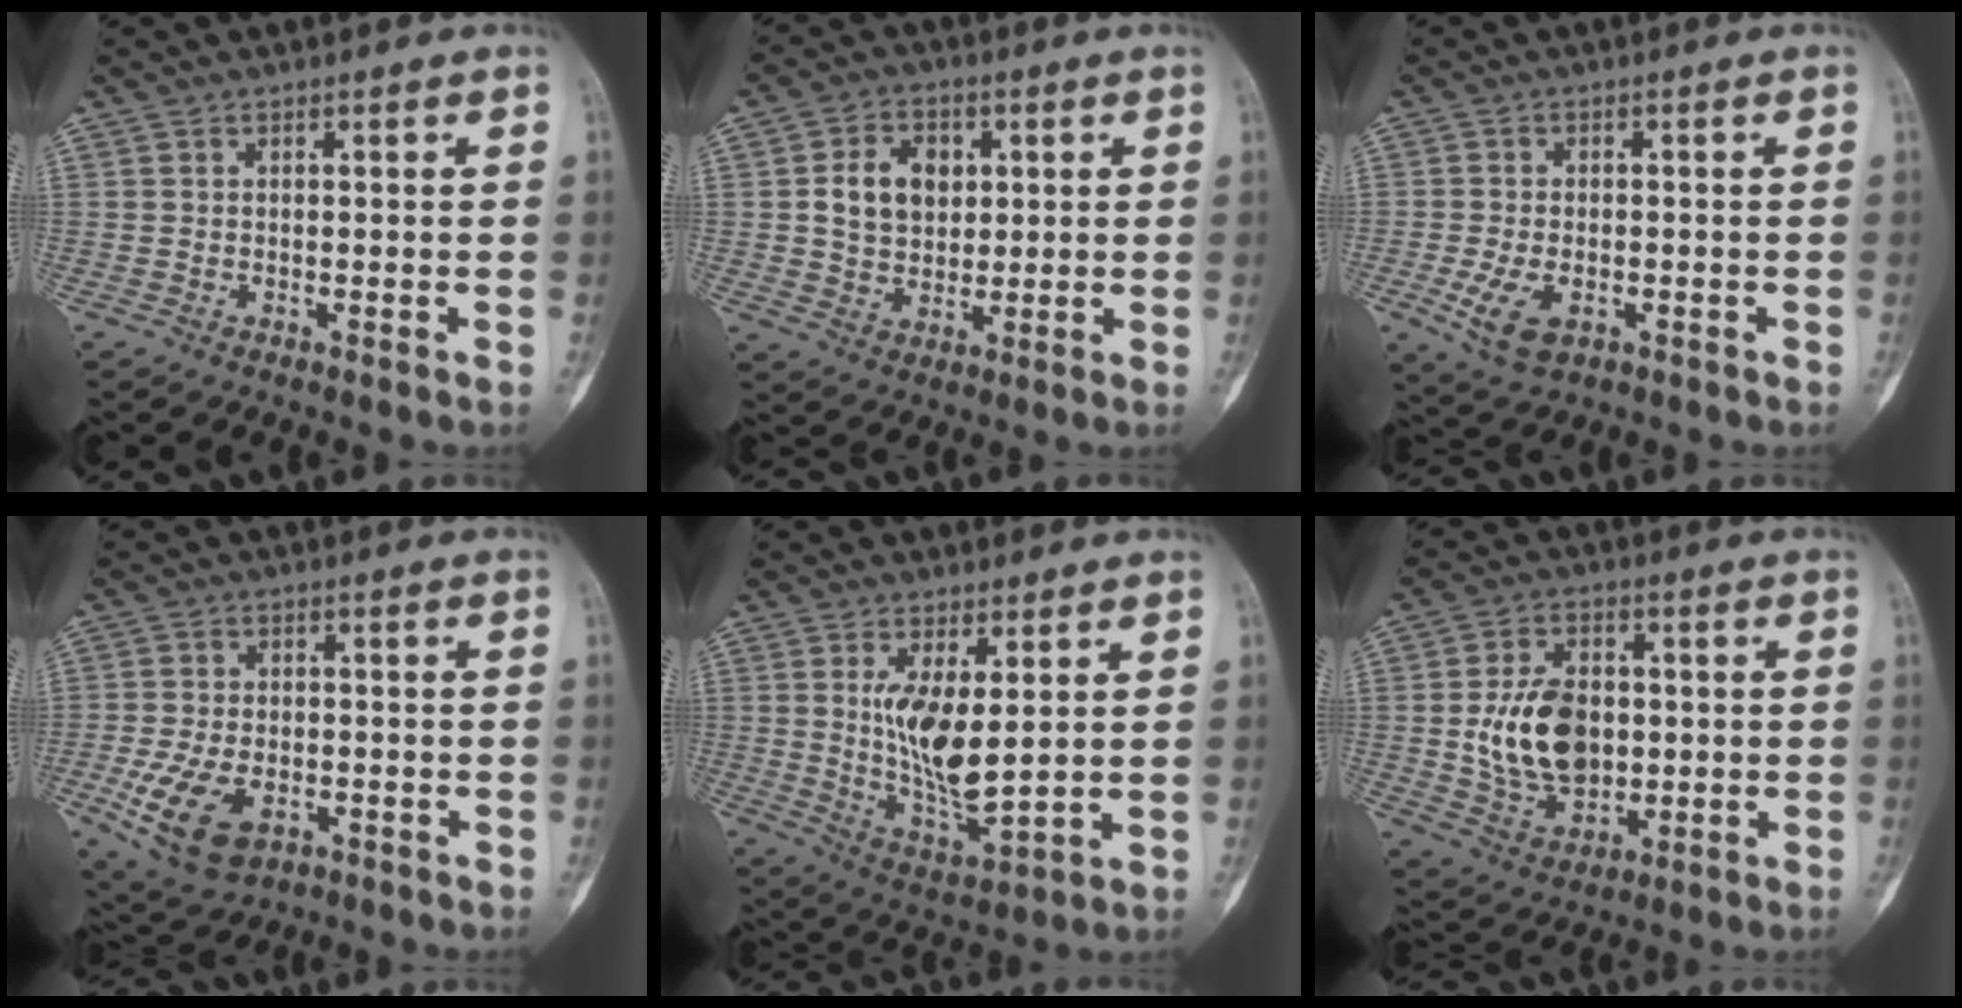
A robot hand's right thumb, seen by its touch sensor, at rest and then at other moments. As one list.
[{"total": 9.4, "force": [1.8, 7.1, 5.9], "torque": [-0.069, -0.004, 0.033]}, {"total": 6.7, "force": [-2.1, 4.0, 5.0], "torque": [-0.096, -0.003, -0.032]}, {"total": 11.3, "force": [-4.0, 6.8, 8.0], "torque": [-0.152, 0.005, -0.061]}, {"total": 11.2, "force": [2.1, 4.3, 10.1], "torque": [-0.176, -0.031, 0.052]}, {"total": 14.0, "force": [0.0, 9.4, 10.3], "torque": [-0.161, 0.000, 0.010]}]